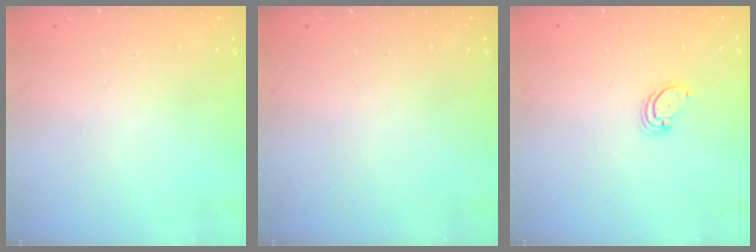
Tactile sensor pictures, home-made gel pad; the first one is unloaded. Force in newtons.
{"total": 0.0}
{"total": 2.2, "press": 2.2, "slide": 0.3}